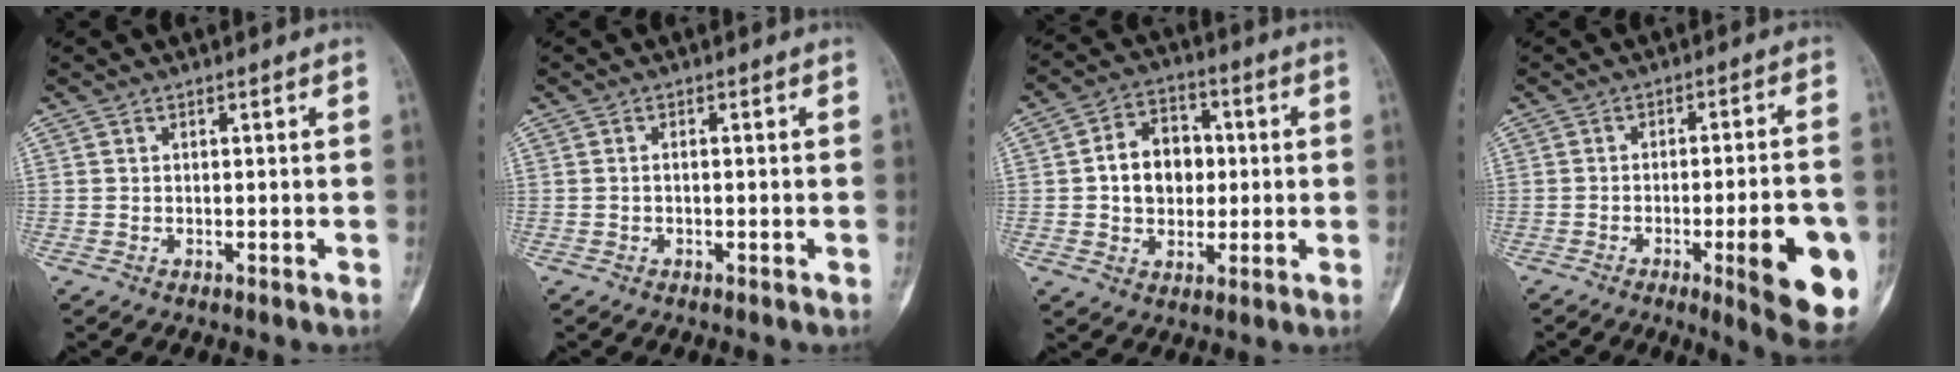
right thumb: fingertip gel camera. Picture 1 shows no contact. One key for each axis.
{"total": 0.6, "fx": -0.2, "fy": 0.3, "fz": 0.5, "tx": -0.007, "ty": 0.002, "tz": -0.004}
{"total": 10.6, "fx": 0.5, "fy": 8.2, "fz": 6.7, "tx": -0.072, "ty": 0.016, "tz": 0.005}
{"total": 15.3, "fx": -5.1, "fy": 3.0, "fz": 14.0, "tx": -0.158, "ty": 0.008, "tz": -0.061}